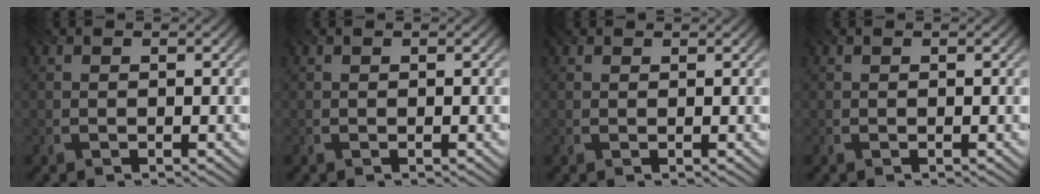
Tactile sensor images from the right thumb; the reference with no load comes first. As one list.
[{"total": 0.0}, {"total": 1.4, "force": [1.0, 0.6, 0.6], "torque": [-0.014, 0.003, 0.015]}, {"total": 0.0}]